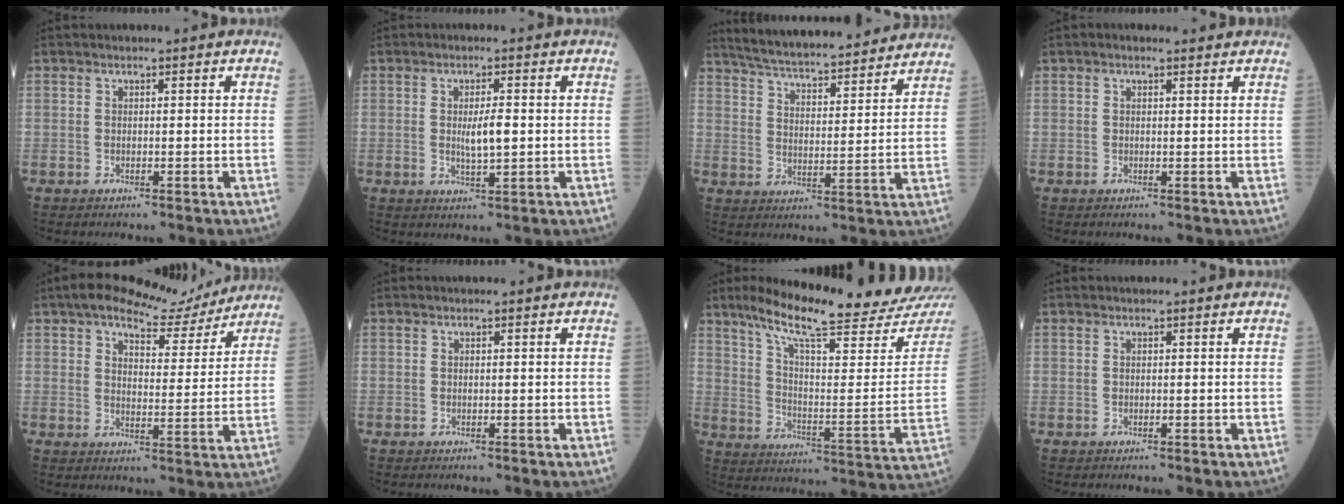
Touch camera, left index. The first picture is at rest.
{"total": 3.8, "force": [0.0, 0.7, 3.7], "torque": [-0.067, -0.005, 0.002]}
{"total": 20.9, "force": [18.9, 2.7, 8.4], "torque": [-0.132, 0.015, 0.269]}
{"total": 1.2, "force": [0.9, 0.4, 0.7], "torque": [-0.017, 0.010, 0.011]}
{"total": 10.6, "force": [9.3, 3.1, 4.1], "torque": [-0.059, 0.011, 0.126]}
{"total": 0.0}
{"total": 23.6, "force": [20.5, 0.8, 11.7], "torque": [-0.184, -0.069, 0.282]}
{"total": 0.0}